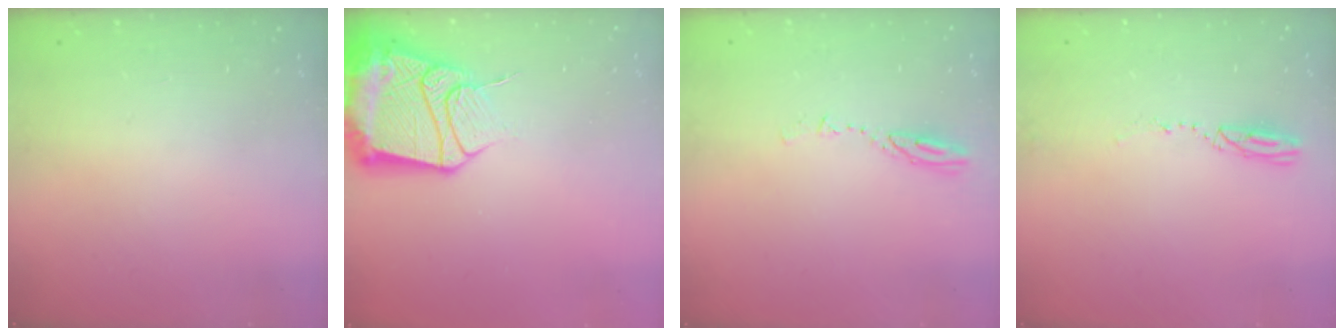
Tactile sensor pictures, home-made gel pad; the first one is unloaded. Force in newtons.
{"total": 20.6, "press": 20.5, "slide": 2.3}
{"total": 3.9, "press": 3.9, "slide": 0.3}
{"total": 3.3, "press": 3.1, "slide": 1.2}